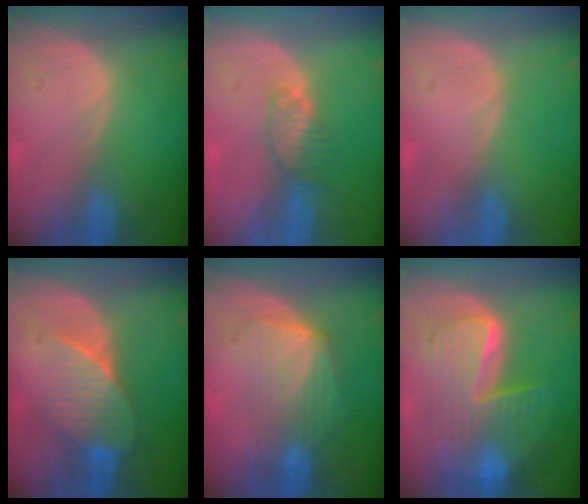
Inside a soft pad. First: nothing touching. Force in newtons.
{"total": 3.4, "press": 3.3, "slide": 0.6}
{"total": 0.0}
{"total": 7.5, "press": 6.9, "slide": 2.8}
{"total": 7.1, "press": 6.5, "slide": 2.9}
{"total": 10.4, "press": 10.4, "slide": 1.0}